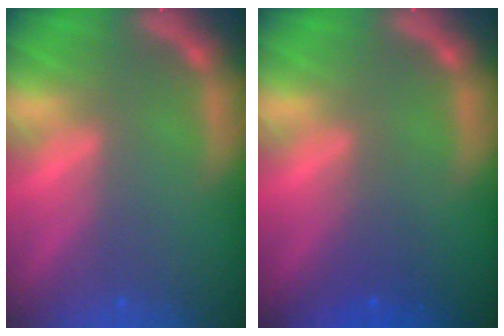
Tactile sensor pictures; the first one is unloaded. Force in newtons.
{"total": 2.0}